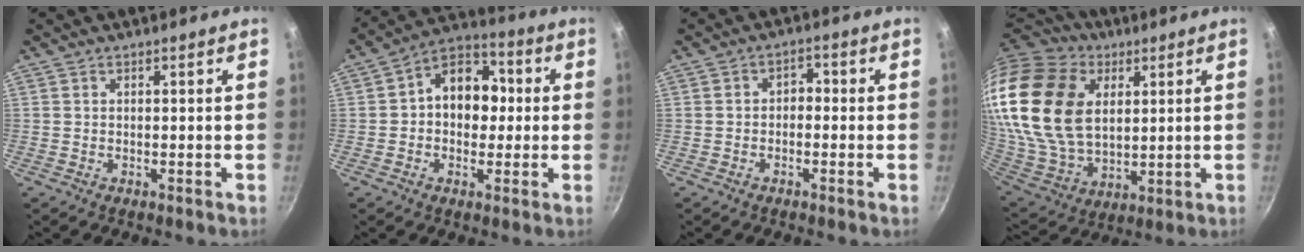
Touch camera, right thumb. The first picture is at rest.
{"total": 11.8, "force": [0.7, 8.9, 7.7], "torque": [-0.063, 0.031, -0.007]}
{"total": 2.5, "force": [-0.7, 1.9, 1.6], "torque": [-0.012, 0.014, -0.016]}
{"total": 32.1, "force": [11.2, 21.4, 21.2], "torque": [-0.444, -0.003, 0.219]}